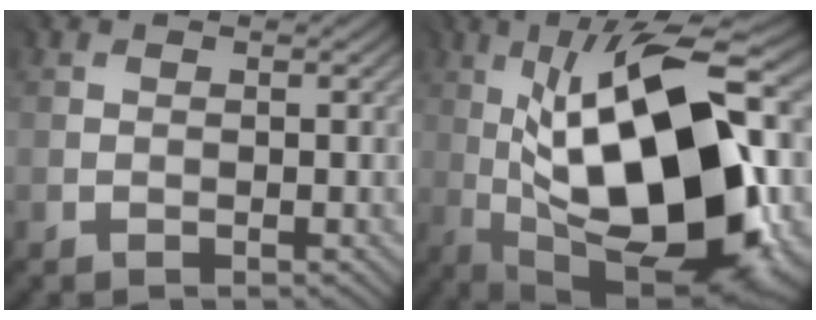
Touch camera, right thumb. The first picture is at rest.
{"total": 18.8, "force": [-0.7, 7.6, 17.2], "torque": [-0.296, 0.019, -0.025]}